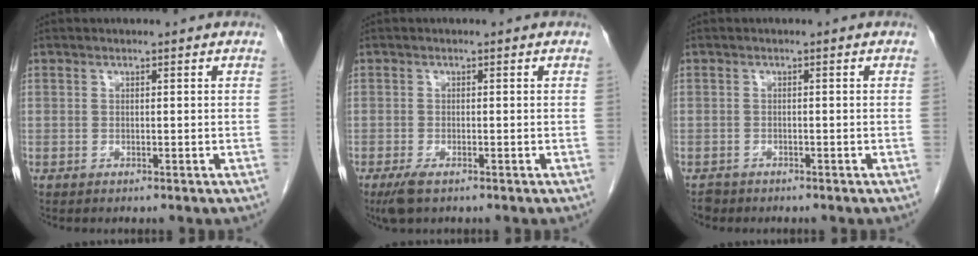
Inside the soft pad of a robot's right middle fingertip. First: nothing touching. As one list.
[{"total": 2.8, "force": [-1.8, 0.8, 2.0], "torque": [-0.046, -0.008, -0.031]}, {"total": 1.6, "force": [-1.3, 0.9, 0.0], "torque": [-0.007, 0.000, -0.022]}]